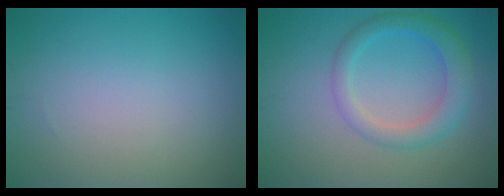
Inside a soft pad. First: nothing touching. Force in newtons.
{"total": 3.6, "press": 3.6, "slide": 0.0}